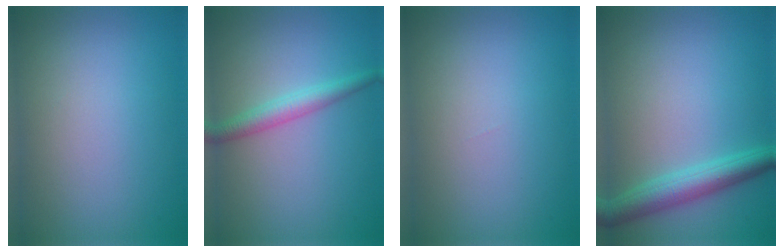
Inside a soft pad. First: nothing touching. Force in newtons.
{"total": 2.5, "press": 2.5, "slide": 0.1}
{"total": 0.0}
{"total": 3.9, "press": 3.9, "slide": 0.2}